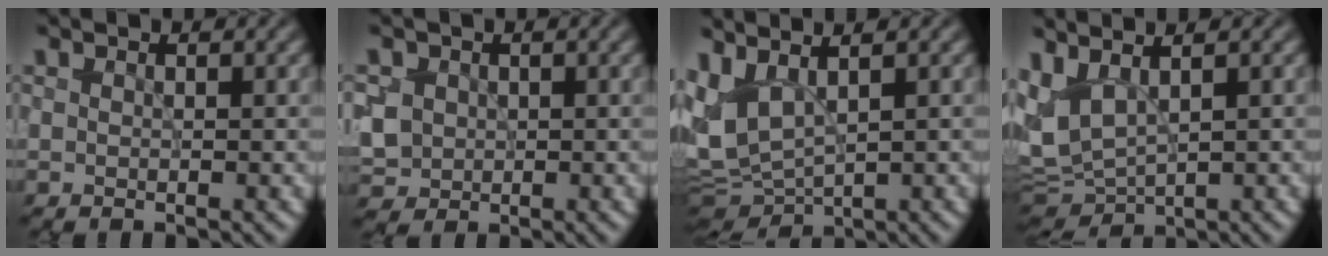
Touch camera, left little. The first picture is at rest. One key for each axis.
{"total": 3.9, "fx": 0.5, "fy": 3.4, "fz": 1.7, "tx": -0.054, "ty": 0.012, "tz": 0.014}
{"total": 5.7, "fx": 1.6, "fy": 2.7, "fz": 4.7, "tx": -0.114, "ty": -0.002, "tz": 0.034}
{"total": 5.2, "fx": 1.7, "fy": 2.6, "fz": 4.2, "tx": -0.103, "ty": 0.002, "tz": 0.035}